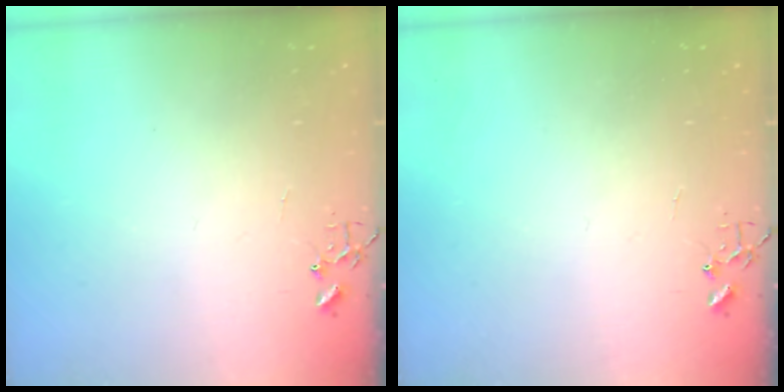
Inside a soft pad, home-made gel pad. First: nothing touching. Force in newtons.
{"total": 0.0}